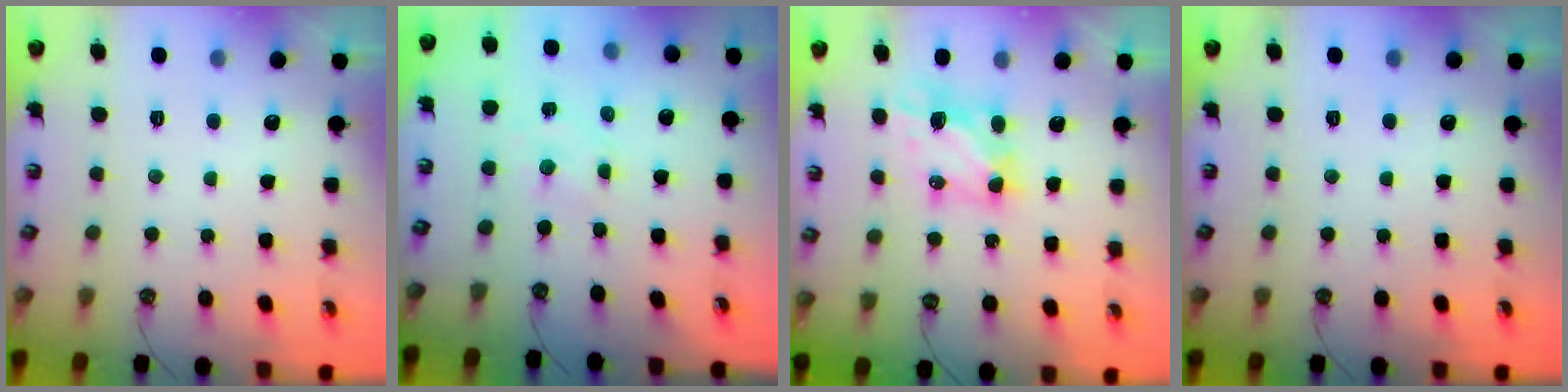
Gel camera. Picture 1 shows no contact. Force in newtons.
{"total": 1.3, "press": 1.3, "slide": 0.2}
{"total": 5.5, "press": 5.5, "slide": 0.3}
{"total": 0.0}